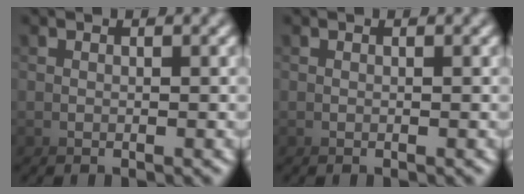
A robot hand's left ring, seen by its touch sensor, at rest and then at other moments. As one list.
[{"total": 0.0}]